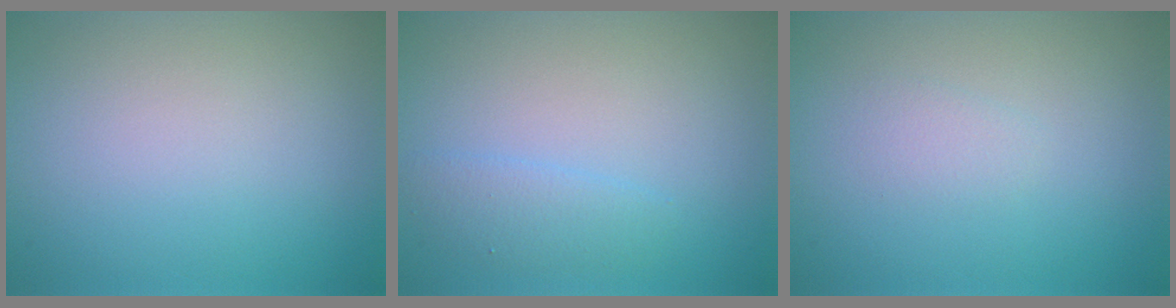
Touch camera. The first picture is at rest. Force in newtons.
{"total": 1.6, "press": 1.6, "slide": 0.1}
{"total": 0.9, "press": 0.9, "slide": 0.1}